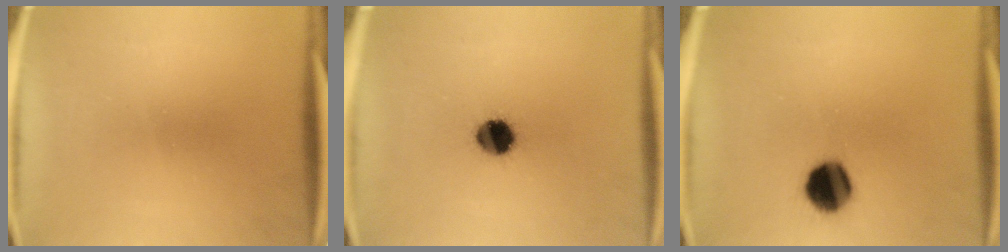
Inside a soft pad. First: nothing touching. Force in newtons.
{"total": 7.9}
{"total": 10.2}